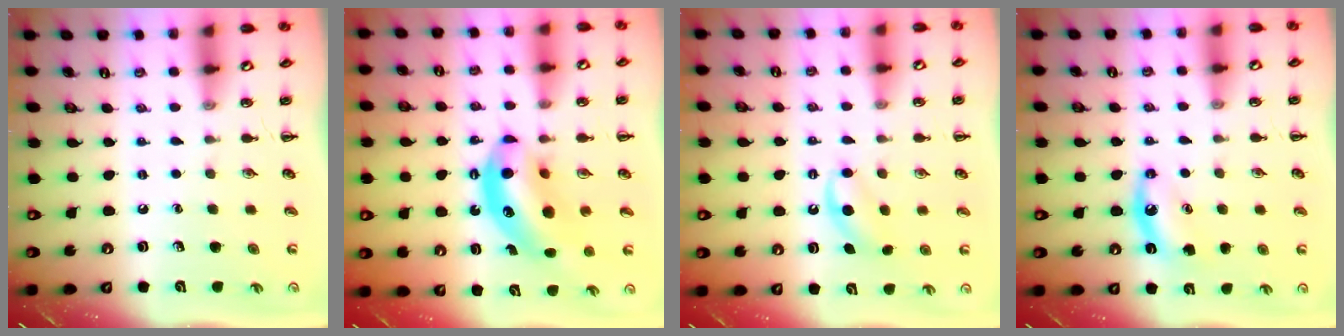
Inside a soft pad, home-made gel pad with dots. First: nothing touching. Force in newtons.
{"total": 11.9, "press": 11.5, "slide": 3.2}
{"total": 4.7, "press": 4.5, "slide": 1.2}
{"total": 6.5, "press": 6.2, "slide": 1.9}